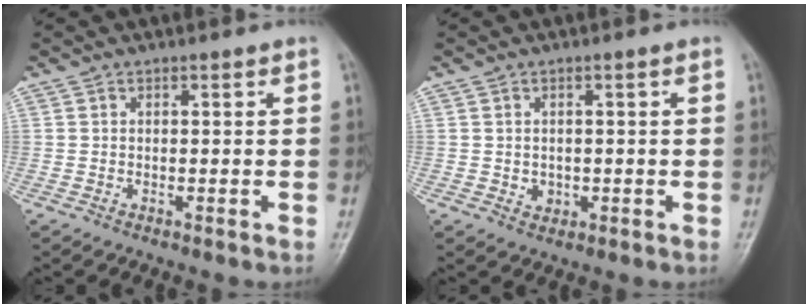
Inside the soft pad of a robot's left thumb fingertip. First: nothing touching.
{"total": 2.0, "force": [-0.3, 1.7, 1.0], "torque": [-0.007, 0.002, 0.002]}